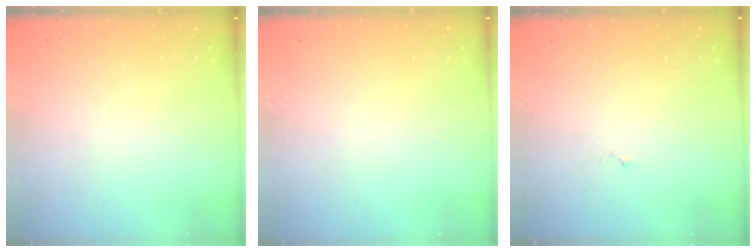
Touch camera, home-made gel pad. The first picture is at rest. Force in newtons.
{"total": 0.0}
{"total": 3.0, "press": 2.9, "slide": 0.3}